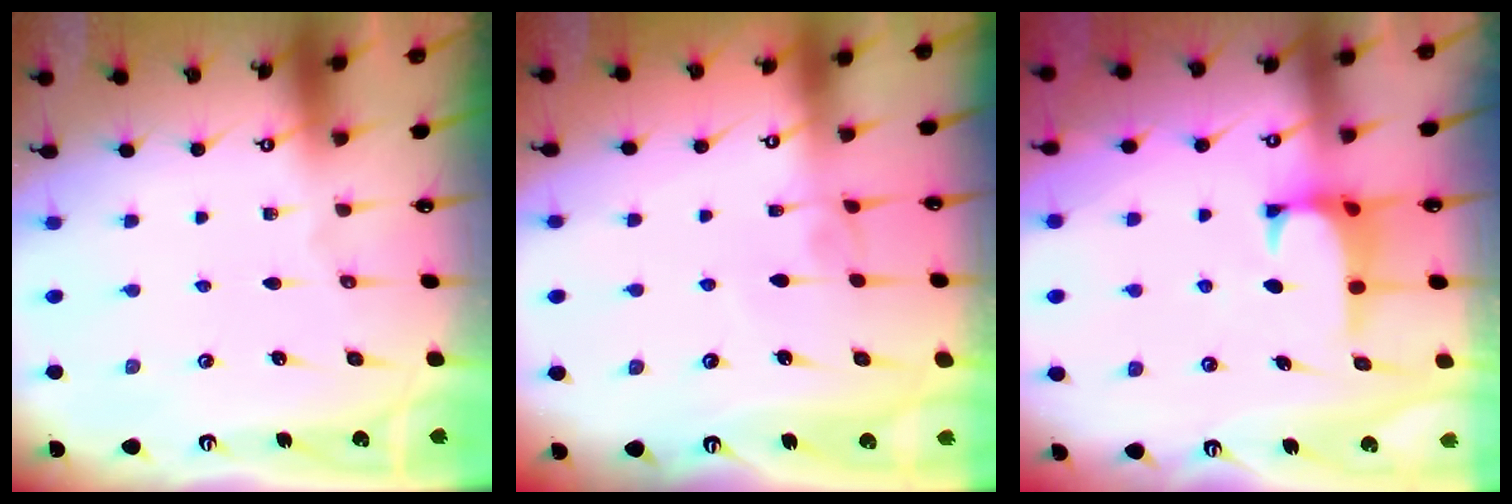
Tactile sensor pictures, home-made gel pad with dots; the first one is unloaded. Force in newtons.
{"total": 3.2, "press": 3.1, "slide": 0.2}
{"total": 0.7, "press": 0.0, "slide": 0.7}